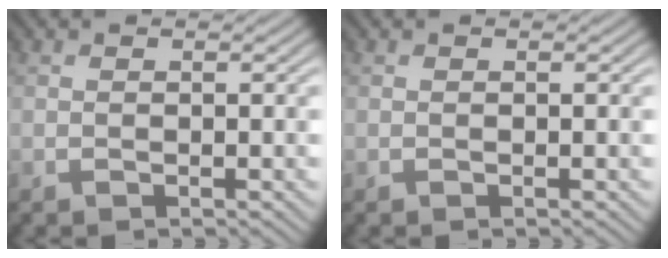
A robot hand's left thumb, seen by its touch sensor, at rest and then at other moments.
{"total": 0.0}